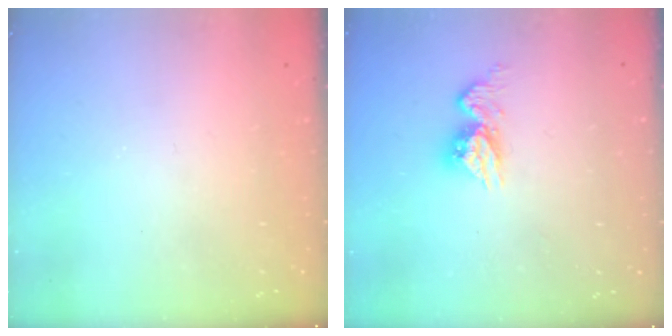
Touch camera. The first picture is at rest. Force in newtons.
{"total": 9.3, "press": 9.3, "slide": 0.9}